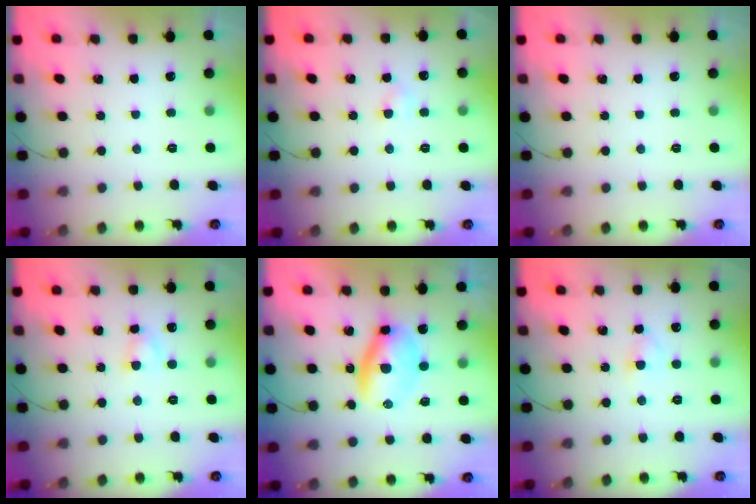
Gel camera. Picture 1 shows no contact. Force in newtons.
{"total": 3.0, "press": 2.8, "slide": 1.0}
{"total": 0.0}
{"total": 3.7, "press": 3.5, "slide": 1.3}
{"total": 6.1, "press": 6.0, "slide": 1.3}
{"total": 2.5, "press": 2.3, "slide": 1.0}